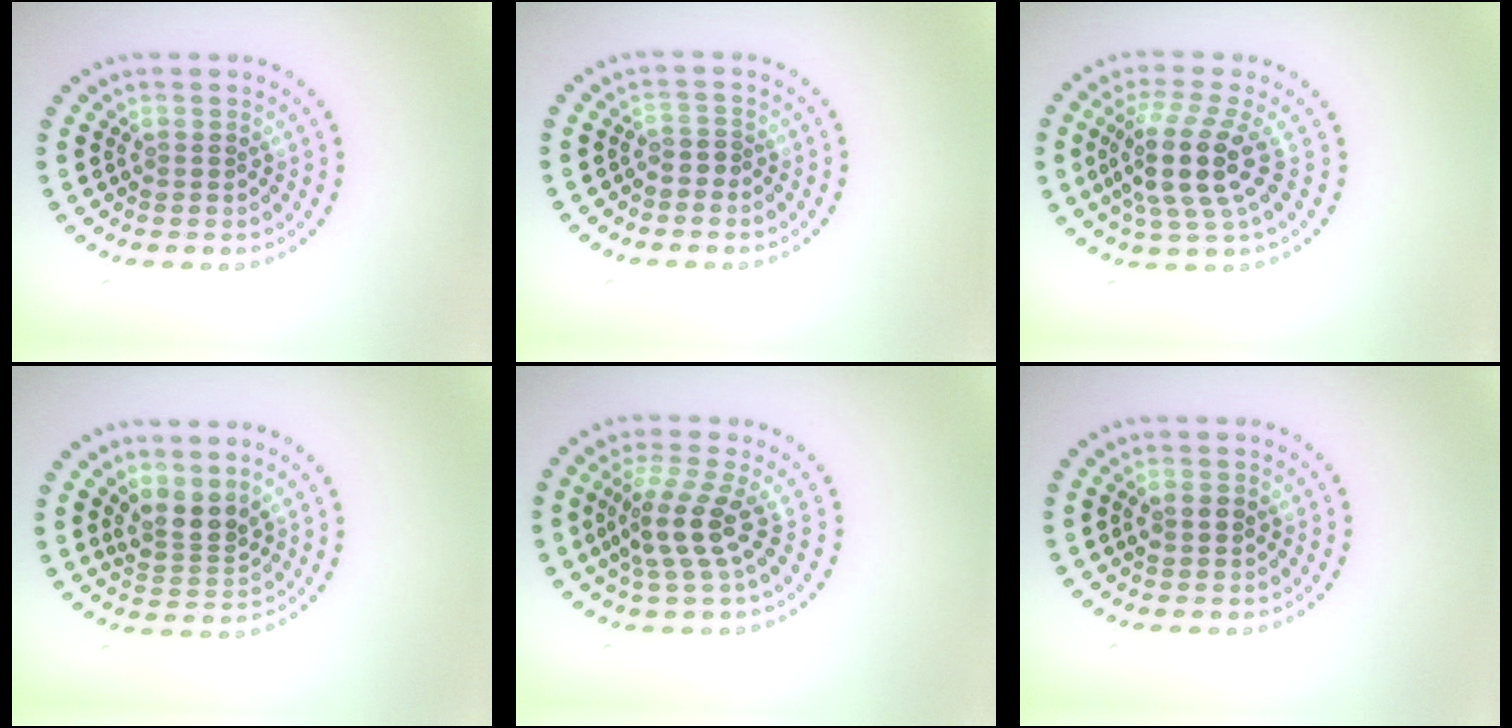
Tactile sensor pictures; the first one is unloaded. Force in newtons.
{"total": 0.8, "press": 0.5, "slide": 0.6}
{"total": 4.9, "press": 3.8, "slide": 3.1}
{"total": 2.6, "press": 1.9, "slide": 1.8}
{"total": 3.6, "press": 2.6, "slide": 2.4}
{"total": 1.6, "press": 1.6, "slide": 0.1}